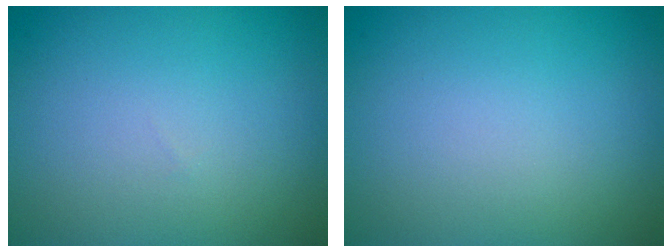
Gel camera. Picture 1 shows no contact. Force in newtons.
{"total": 0.0}